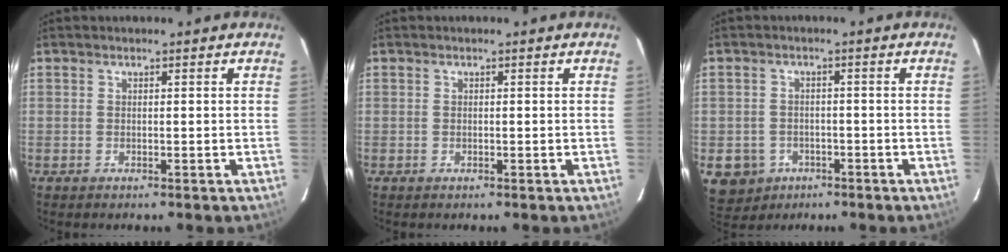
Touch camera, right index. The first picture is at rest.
{"total": 0.0}
{"total": 7.2, "force": [-2.9, 6.3, 2.0], "torque": [-0.055, 0.010, -0.032]}